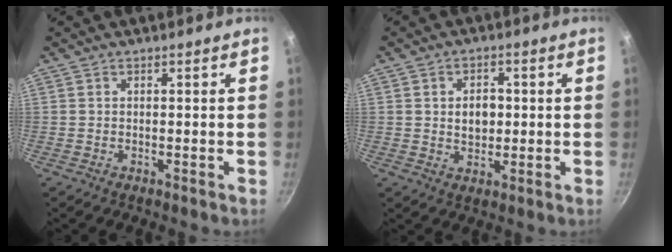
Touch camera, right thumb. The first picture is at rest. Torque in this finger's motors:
{"motor_torque": [-0.31, 0.43, -0.36, 0.04, 0.13]}